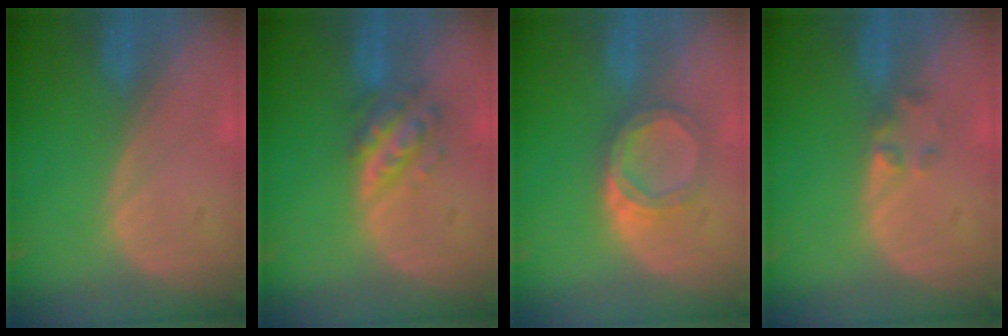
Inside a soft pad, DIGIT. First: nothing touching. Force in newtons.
{"total": 5.6, "press": 5.2, "slide": 2.1}
{"total": 4.8, "press": 4.6, "slide": 1.3}
{"total": 1.9, "press": 1.7, "slide": 0.8}